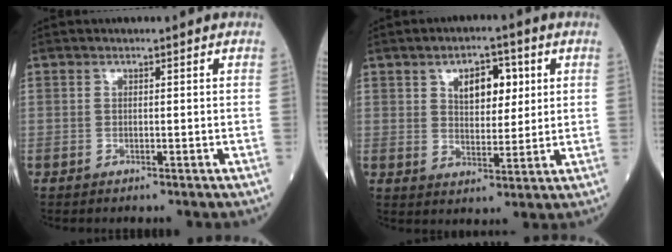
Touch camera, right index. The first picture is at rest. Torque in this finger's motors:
{"motor_torque": [0.12, 0.11, 0.12, 0.06]}